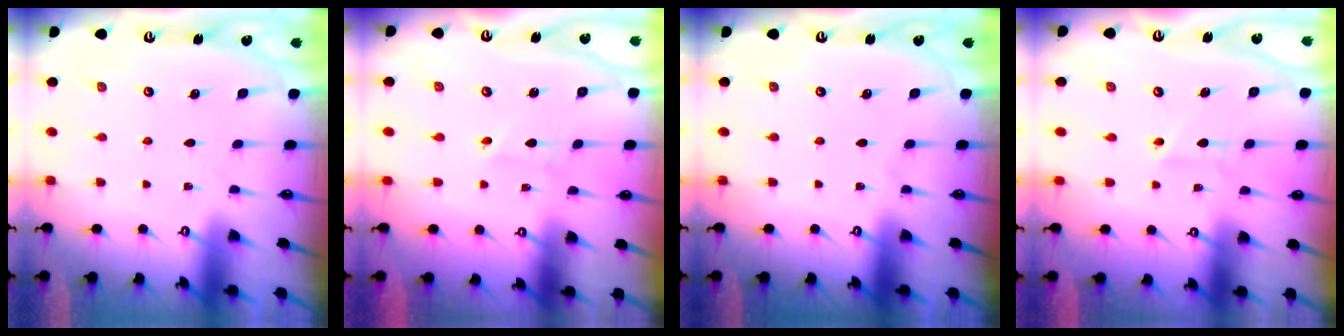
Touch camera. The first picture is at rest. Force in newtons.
{"total": 1.0, "press": 1.0, "slide": 0.1}
{"total": 0.0}
{"total": 3.0, "press": 2.9, "slide": 0.6}